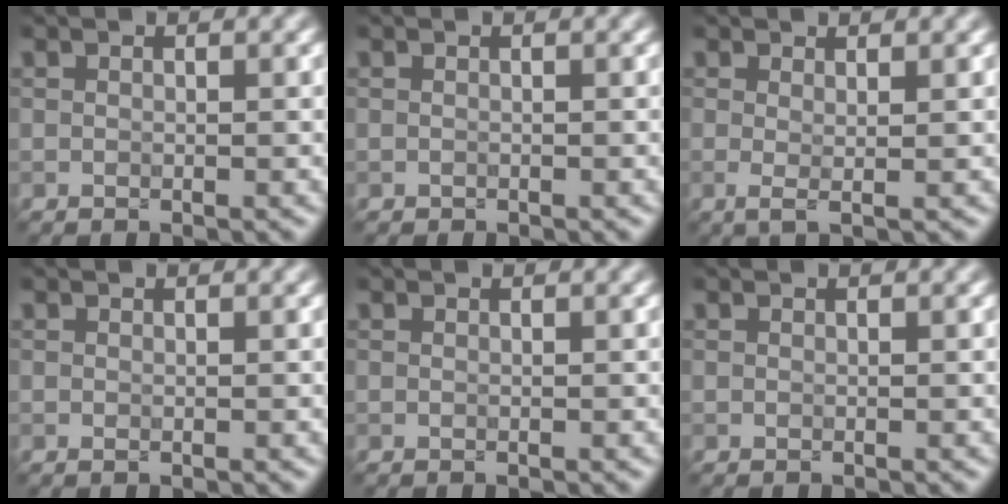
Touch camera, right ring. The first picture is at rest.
{"total": 0.0}
{"total": 1.5, "force": [0.1, 0.3, 1.4], "torque": [-0.028, -0.002, 0.000]}
{"total": 0.0}
{"total": 0.0}
{"total": 0.0}